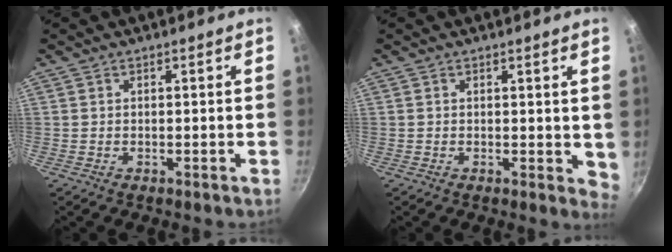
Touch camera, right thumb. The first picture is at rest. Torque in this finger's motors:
{"motor_torque": [-0.60, 0.05, -0.41, 0.09, -0.08]}